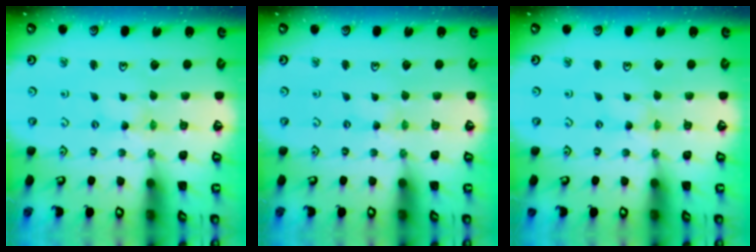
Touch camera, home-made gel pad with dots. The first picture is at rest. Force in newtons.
{"total": 0.7, "press": 0.7, "slide": 0.2}
{"total": 0.0}